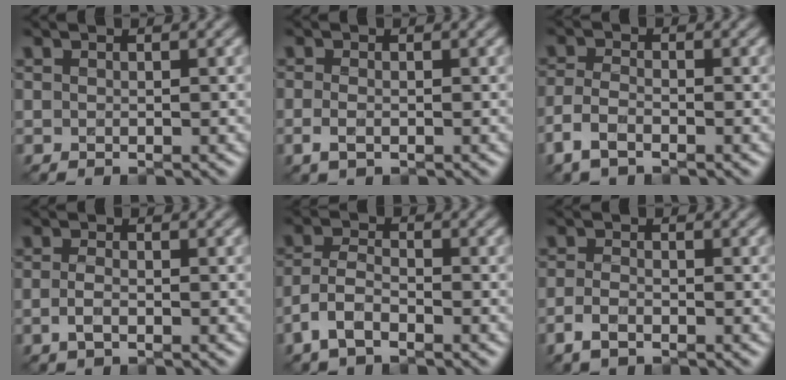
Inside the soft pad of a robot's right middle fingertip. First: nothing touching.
{"total": 1.6, "force": [-0.6, 0.8, 1.2], "torque": [-0.031, -0.006, -0.014]}
{"total": 2.9, "force": [-1.9, 1.3, 1.8], "torque": [-0.043, -0.002, -0.046]}
{"total": 1.5, "force": [-0.5, 0.7, 1.3], "torque": [-0.030, -0.002, -0.013]}
{"total": 3.2, "force": [-1.9, 1.4, 2.1], "torque": [-0.045, 0.005, -0.048]}
{"total": 2.0, "force": [-1.1, 0.9, 1.3], "torque": [-0.031, -0.003, -0.027]}